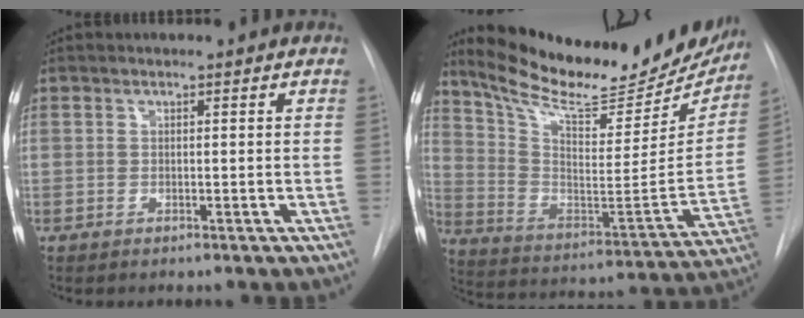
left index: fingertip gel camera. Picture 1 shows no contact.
{"total": 27.4, "force": [23.5, 7.2, 12.2], "torque": [-0.198, -0.051, 0.331]}